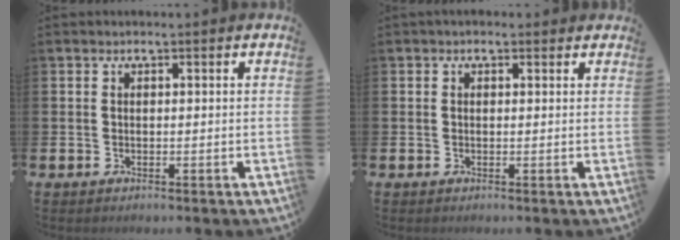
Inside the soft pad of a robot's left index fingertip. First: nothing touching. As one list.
[{"total": 0.7, "force": [0.3, 0.5, 0.3], "torque": [-0.007, 0.008, 0.003]}]